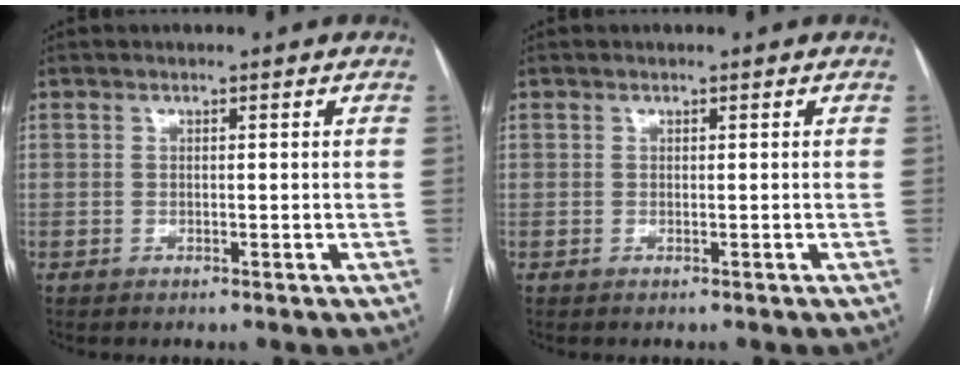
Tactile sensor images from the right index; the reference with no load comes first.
{"total": 0.0}